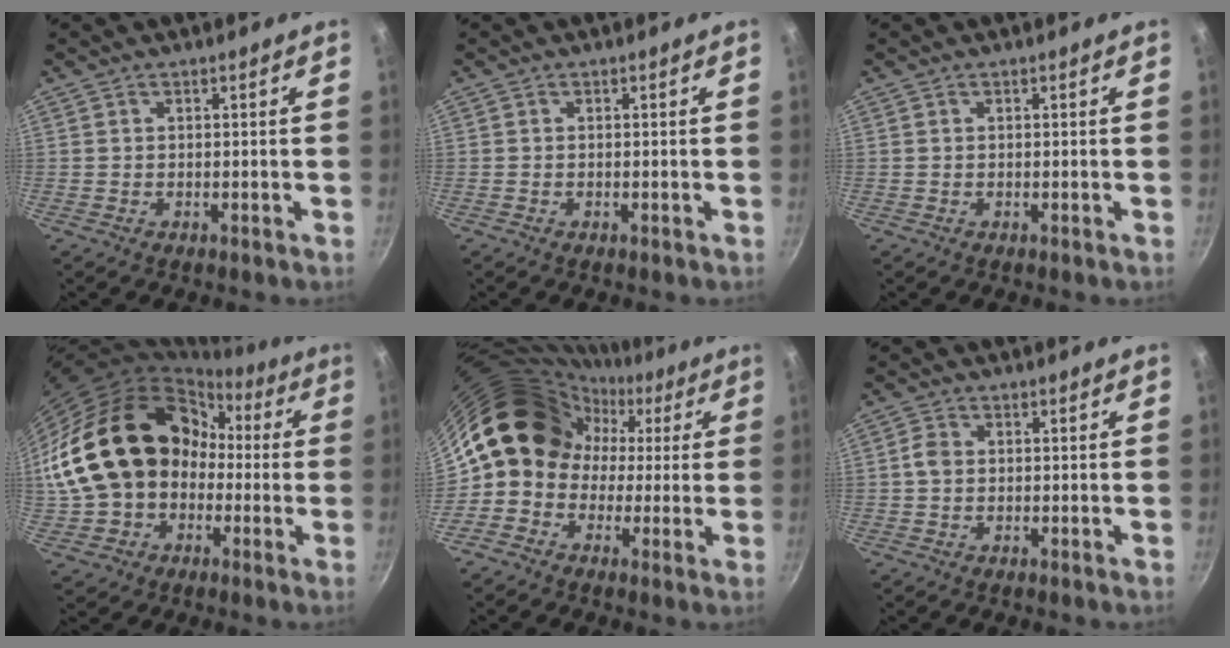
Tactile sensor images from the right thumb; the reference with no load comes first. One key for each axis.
{"total": 0.0}
{"total": 0.0}
{"total": 22.6, "fx": 0.1, "fy": 17.8, "fz": 14.0, "tx": -0.231, "ty": 0.072, "tz": 0.016}
{"total": 15.9, "fx": 0.5, "fy": 14.1, "fz": 7.4, "tx": -0.074, "ty": 0.058, "tz": -0.011}
{"total": 2.5, "fx": -0.1, "fy": 1.9, "fz": 1.5, "tx": -0.028, "ty": 0.008, "tz": -0.006}